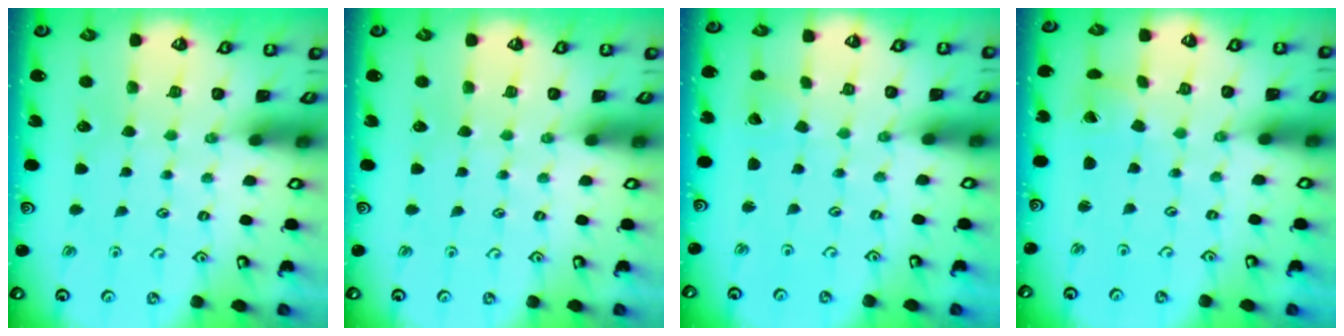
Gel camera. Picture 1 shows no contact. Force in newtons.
{"total": 0.0}
{"total": 1.4, "press": 1.4, "slide": 0.2}
{"total": 1.5, "press": 1.5, "slide": 0.0}